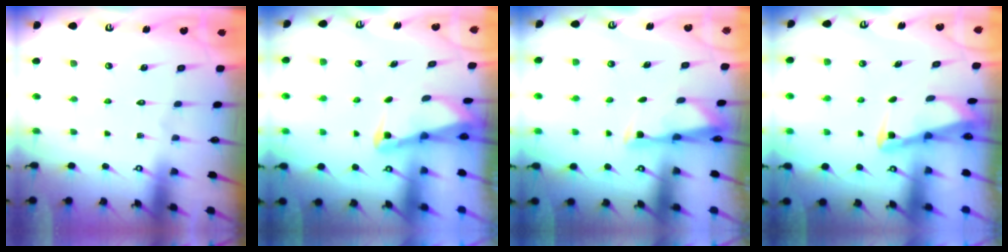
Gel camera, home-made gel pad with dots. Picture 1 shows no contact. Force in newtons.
{"total": 2.2, "press": 2.2, "slide": 0.3}
{"total": 2.9, "press": 2.9, "slide": 0.5}
{"total": 2.9, "press": 2.9, "slide": 0.4}